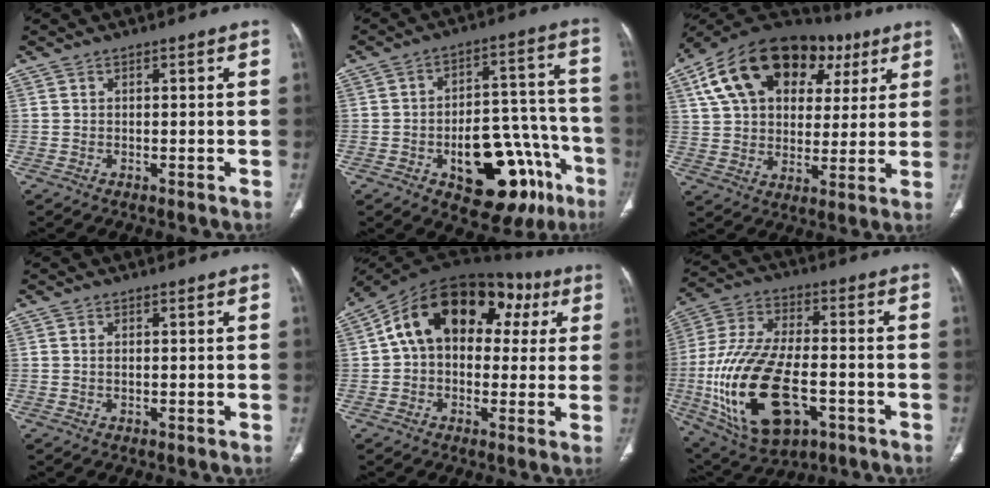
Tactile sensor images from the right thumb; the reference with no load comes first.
{"total": 21.5, "force": [-9.6, 11.1, 15.6], "torque": [-0.151, 0.071, -0.117]}
{"total": 25.8, "force": [10.9, 16.5, 16.6], "torque": [-0.258, 0.034, 0.178]}
{"total": 0.6, "force": [0.1, 0.3, 0.5], "torque": [-0.009, 0.001, 0.003]}
{"total": 20.5, "force": [5.6, 13.3, 14.5], "torque": [-0.192, 0.052, 0.076]}
{"total": 24.0, "force": [-6.4, 12.5, 19.5], "torque": [-0.396, 0.009, -0.095]}